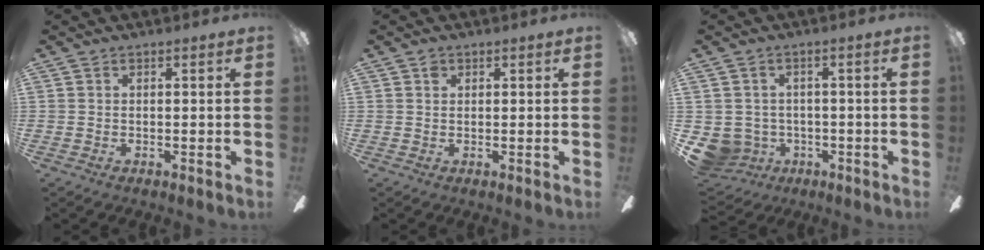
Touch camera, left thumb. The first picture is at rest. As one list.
[{"total": 1.4, "force": [0.7, 1.1, 0.6], "torque": [-0.014, 0.004, 0.012]}, {"total": 5.5, "force": [-1.3, 5.3, 0.8], "torque": [-0.058, 0.000, -0.022]}]